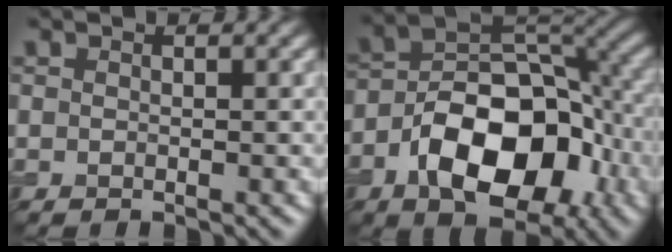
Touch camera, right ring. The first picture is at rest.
{"total": 11.7, "force": [-4.5, 6.9, 8.4], "torque": [-0.137, -0.007, -0.078]}